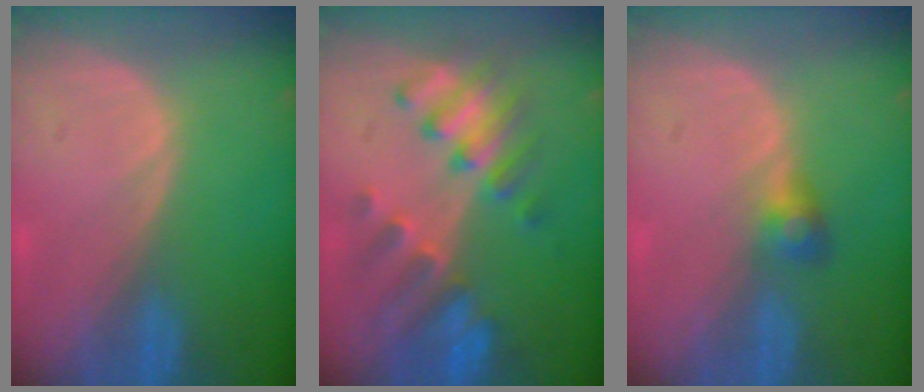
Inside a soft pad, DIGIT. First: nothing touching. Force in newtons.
{"total": 8.0, "press": 7.8, "slide": 1.3}
{"total": 2.5, "press": 2.5, "slide": 0.2}